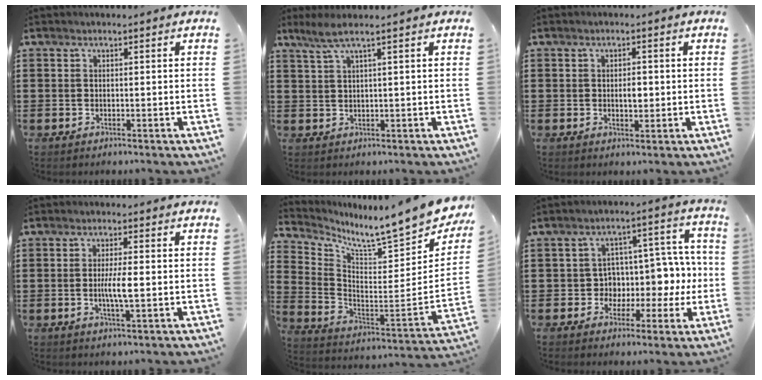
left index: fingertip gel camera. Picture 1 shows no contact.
{"total": 2.8, "force": [1.7, -0.3, 2.2], "torque": [-0.049, 0.000, 0.029]}
{"total": 2.0, "force": [0.1, 1.0, 1.8], "torque": [-0.028, 0.002, -0.002]}
{"total": 4.0, "force": [-0.3, 0.6, 4.0], "torque": [-0.078, -0.004, -0.010]}
{"total": 8.4, "force": [7.5, 0.1, 3.9], "torque": [-0.087, -0.084, 0.116]}
{"total": 6.8, "force": [0.3, 6.2, 2.7], "torque": [-0.062, -0.012, 0.007]}